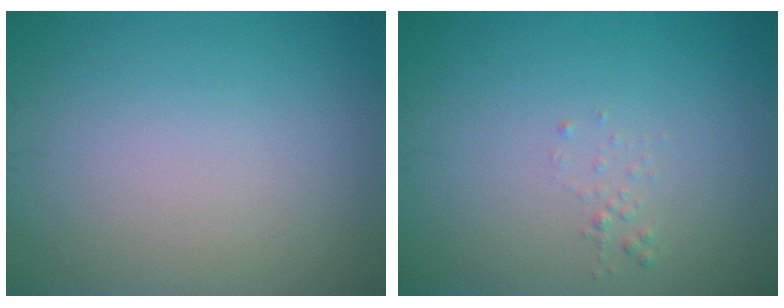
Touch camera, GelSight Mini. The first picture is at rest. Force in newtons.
{"total": 0.6, "press": 0.6, "slide": 0.1}